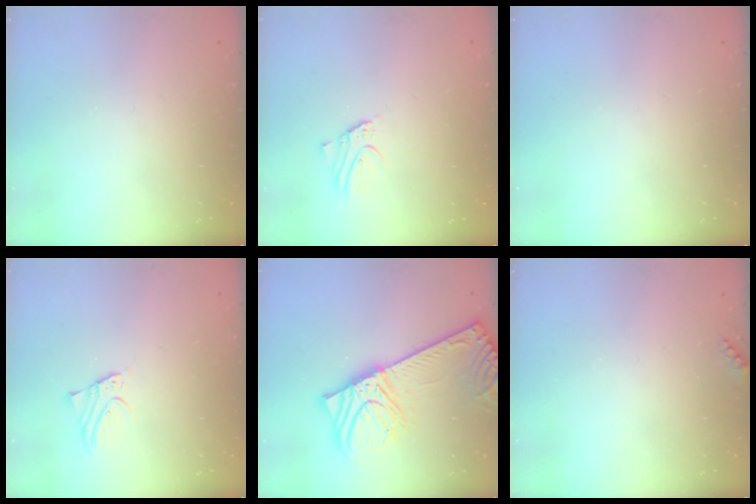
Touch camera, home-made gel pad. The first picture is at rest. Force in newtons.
{"total": 2.4, "press": 2.4, "slide": 0.1}
{"total": 0.0}
{"total": 2.4, "press": 2.4, "slide": 0.1}
{"total": 18.3, "press": 17.9, "slide": 3.8}
{"total": 4.8, "press": 4.8, "slide": 0.6}